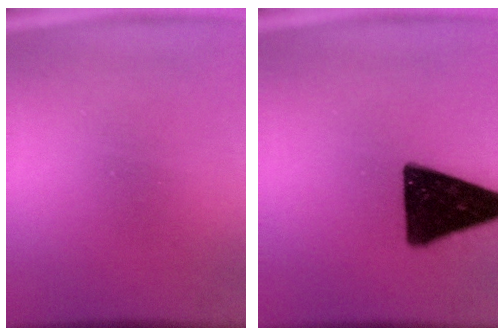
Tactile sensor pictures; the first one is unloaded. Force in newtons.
{"total": 19.3}